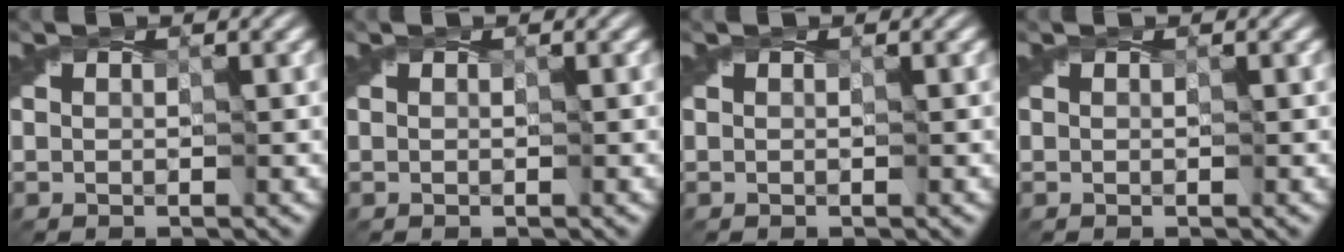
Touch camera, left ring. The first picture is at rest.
{"total": 0.0}
{"total": 0.0}
{"total": 0.0}